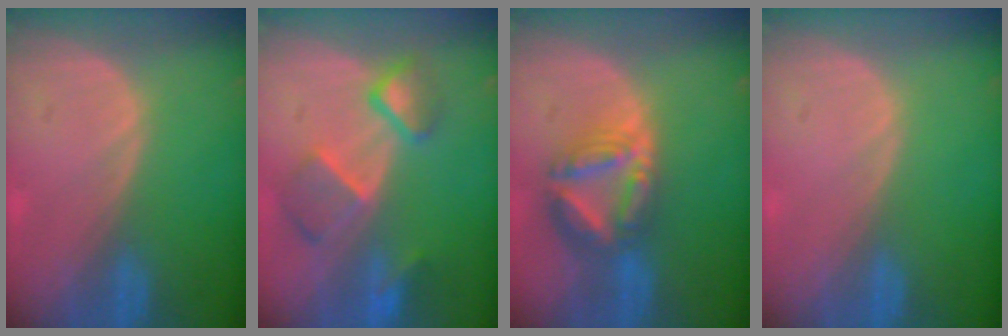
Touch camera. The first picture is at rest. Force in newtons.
{"total": 7.6, "press": 6.7, "slide": 3.5}
{"total": 8.2, "press": 7.1, "slide": 4.1}
{"total": 0.0}